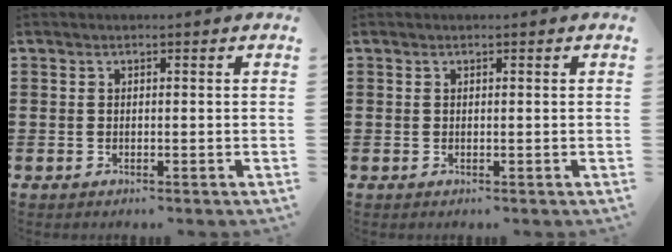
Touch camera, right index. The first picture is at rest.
{"total": 0.0}